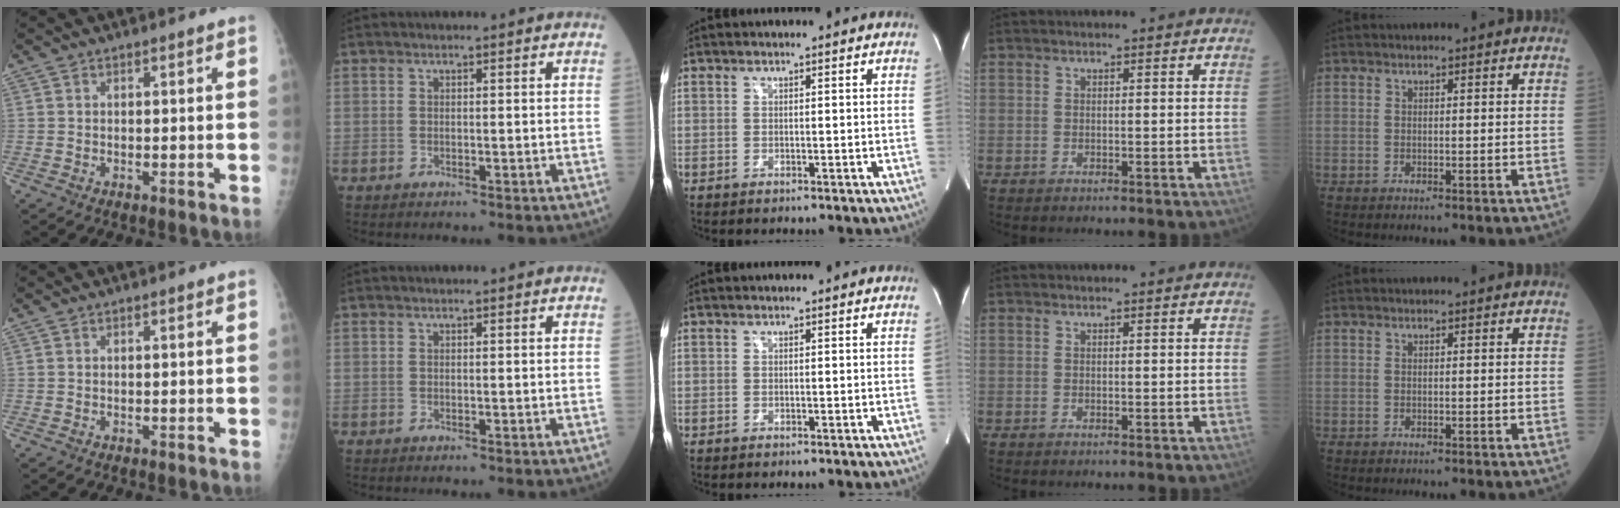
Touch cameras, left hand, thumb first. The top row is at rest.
{}